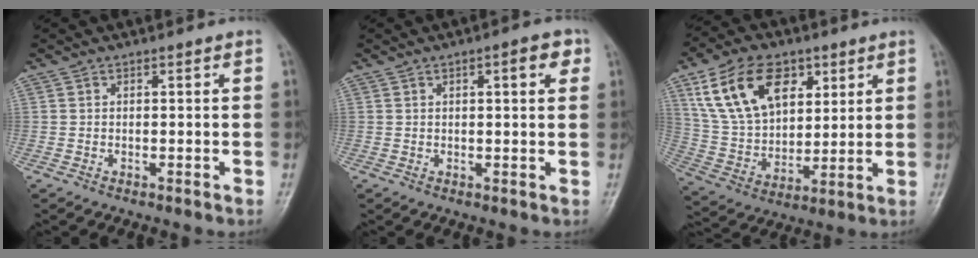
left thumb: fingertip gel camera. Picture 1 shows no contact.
{"total": 4.2, "force": [1.5, 1.4, 3.6], "torque": [-0.036, 0.003, 0.016]}
{"total": 17.9, "force": [7.8, 11.5, 11.2], "torque": [-0.169, -0.020, 0.154]}